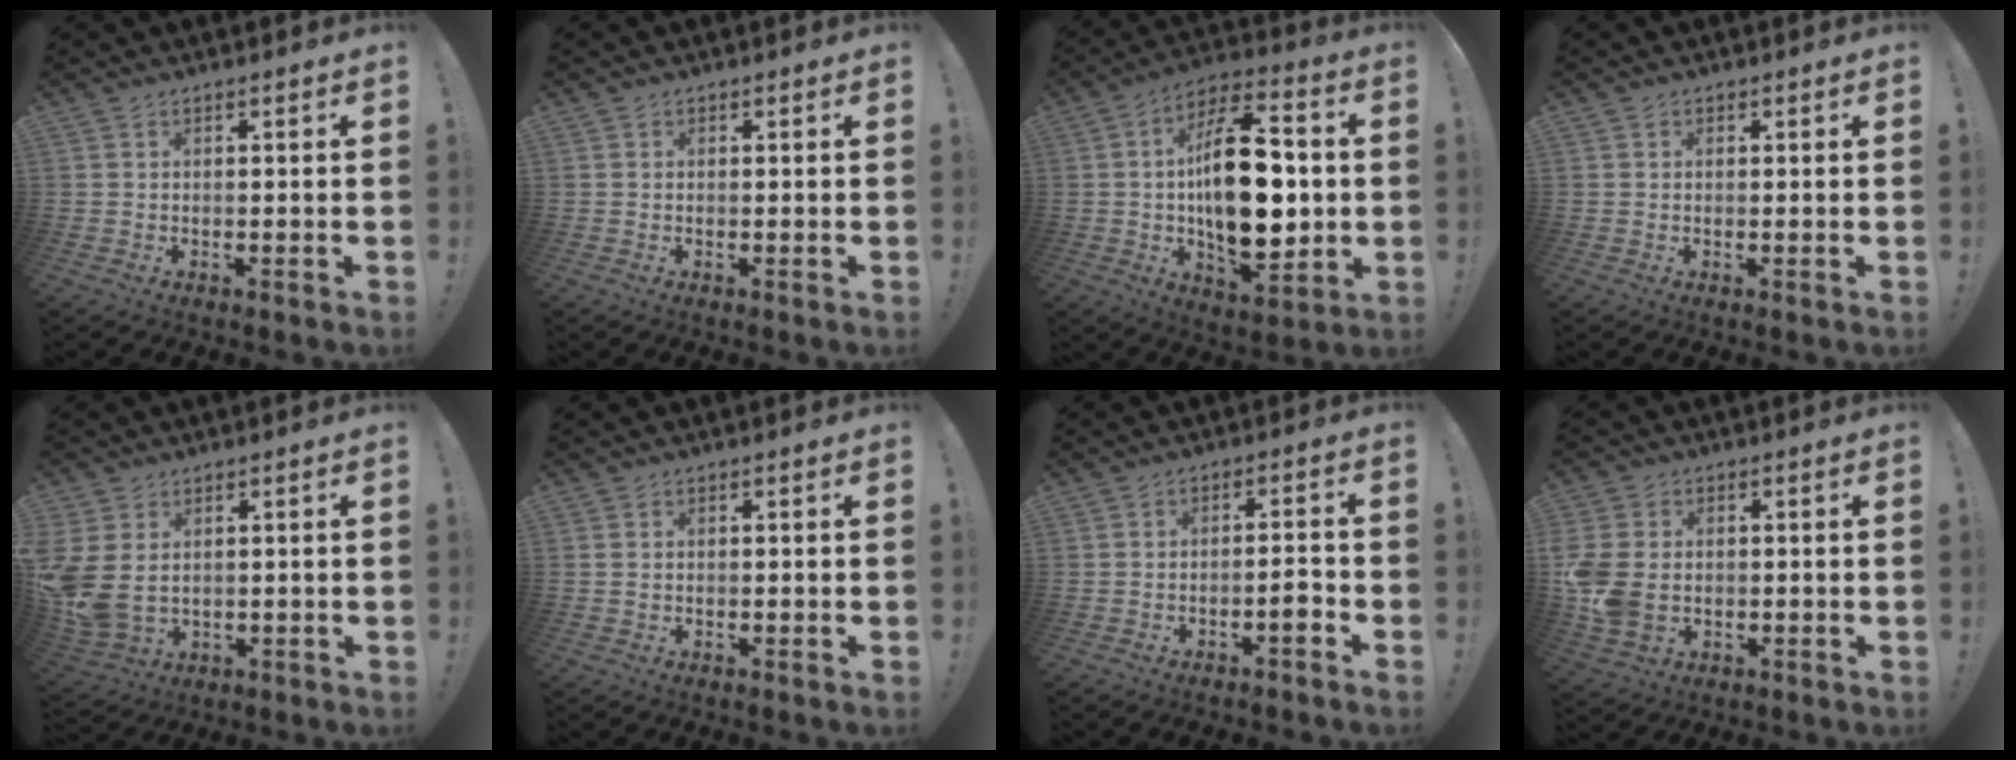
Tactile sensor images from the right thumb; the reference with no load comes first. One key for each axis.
{"total": 0.0}
{"total": 24.7, "fx": -0.4, "fy": 12.5, "fz": 21.3, "tx": -0.351, "ty": 0.005, "tz": -0.003}
{"total": 0.6, "fx": 0.3, "fy": 0.5, "fz": 0.0, "tx": 0.005, "ty": 0.000, "tz": 0.004}
{"total": 9.4, "fx": 1.2, "fy": 6.7, "fz": 6.4, "tx": -0.143, "ty": -0.015, "tz": 0.029}
{"total": 0.7, "fx": 0.3, "fy": 0.7, "fz": 0.2, "tx": -0.005, "ty": 0.003, "tz": 0.006}
{"total": 4.8, "fx": -2.8, "fy": 1.0, "fz": 3.8, "tx": -0.054, "ty": 0.008, "tz": -0.046}
{"total": 10.8, "fx": -0.6, "fy": 8.0, "fz": 7.2, "tx": -0.158, "ty": -0.001, "tz": -0.006}